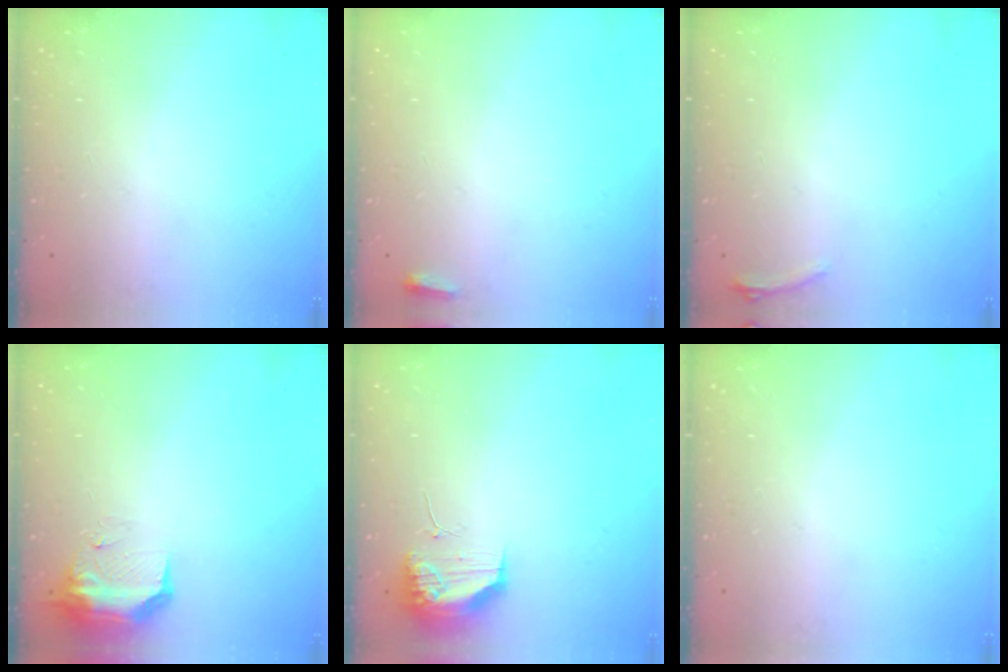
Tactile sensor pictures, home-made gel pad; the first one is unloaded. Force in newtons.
{"total": 2.7, "press": 2.6, "slide": 0.9}
{"total": 5.0, "press": 4.7, "slide": 1.9}
{"total": 15.7, "press": 10.5, "slide": 11.7}
{"total": 13.5, "press": 11.5, "slide": 7.0}
{"total": 0.0}